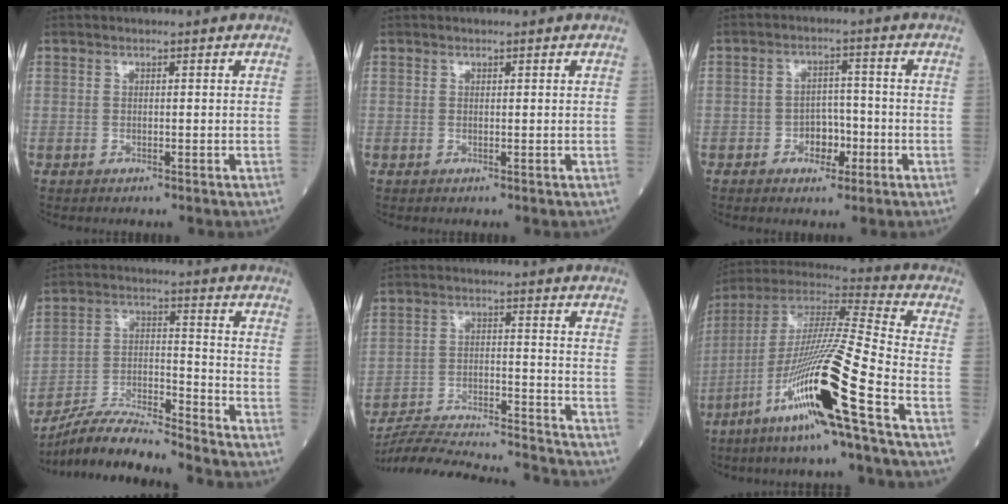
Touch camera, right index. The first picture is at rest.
{"total": 0.0}
{"total": 4.4, "force": [-1.8, 2.8, 2.9], "torque": [-0.039, 0.008, -0.029]}
{"total": 12.2, "force": [-11.5, -0.2, 4.0], "torque": [-0.073, 0.006, -0.212]}
{"total": 21.5, "force": [-20.6, 0.2, 6.1], "torque": [-0.113, -0.017, -0.305]}
{"total": 20.4, "force": [-9.1, -0.9, 18.3], "torque": [-0.379, -0.040, -0.181]}